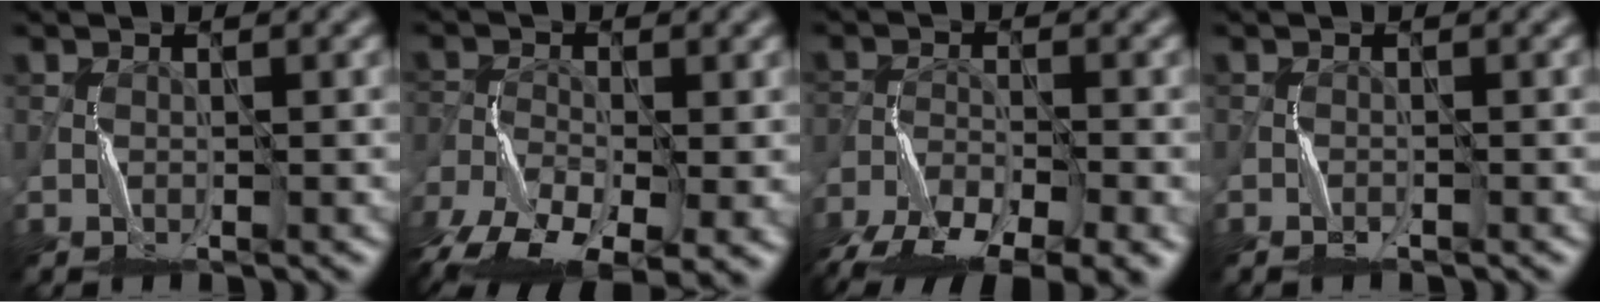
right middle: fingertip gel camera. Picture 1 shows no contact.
{"total": 9.8, "force": [-5.8, 4.5, 6.5], "torque": [-0.129, -0.027, -0.115]}
{"total": 10.9, "force": [-8.2, 3.9, 6.0], "torque": [-0.107, -0.031, -0.136]}
{"total": 0.6, "force": [-0.5, 0.2, 0.2], "torque": [-0.002, 0.002, -0.010]}